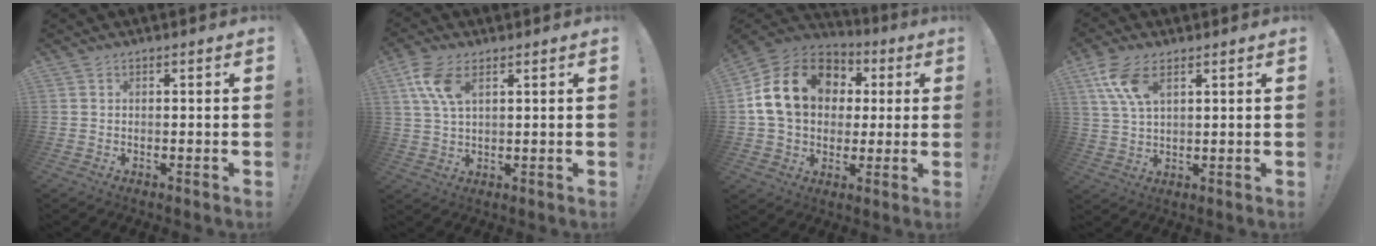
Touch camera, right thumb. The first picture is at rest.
{"total": 8.6, "force": [3.9, 4.1, 6.4], "torque": [-0.131, -0.007, 0.073]}
{"total": 20.2, "force": [5.1, 15.2, 12.2], "torque": [-0.200, -0.004, 0.107]}
{"total": 10.0, "force": [4.9, 4.9, 7.2], "torque": [-0.147, -0.013, 0.091]}